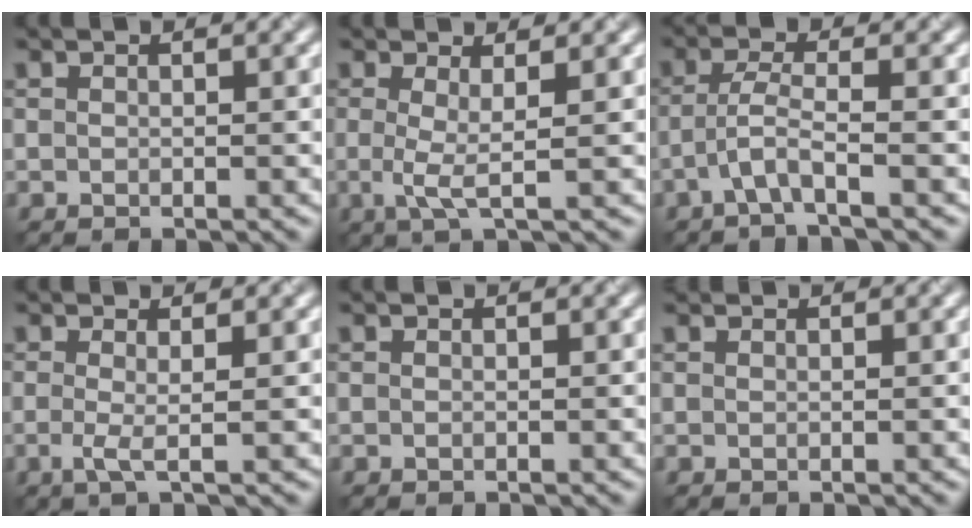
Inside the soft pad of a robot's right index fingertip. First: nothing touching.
{"total": 2.3, "force": [-0.4, 0.3, 2.2], "torque": [-0.041, -0.002, -0.004]}
{"total": 2.6, "force": [-1.8, -0.1, 1.8], "torque": [-0.042, 0.010, -0.036]}
{"total": 1.7, "force": [-0.6, 0.1, 1.5], "torque": [-0.030, -0.002, -0.010]}
{"total": 0.0}
{"total": 1.1, "force": [1.0, 0.2, 0.3], "torque": [-0.006, -0.001, 0.014]}